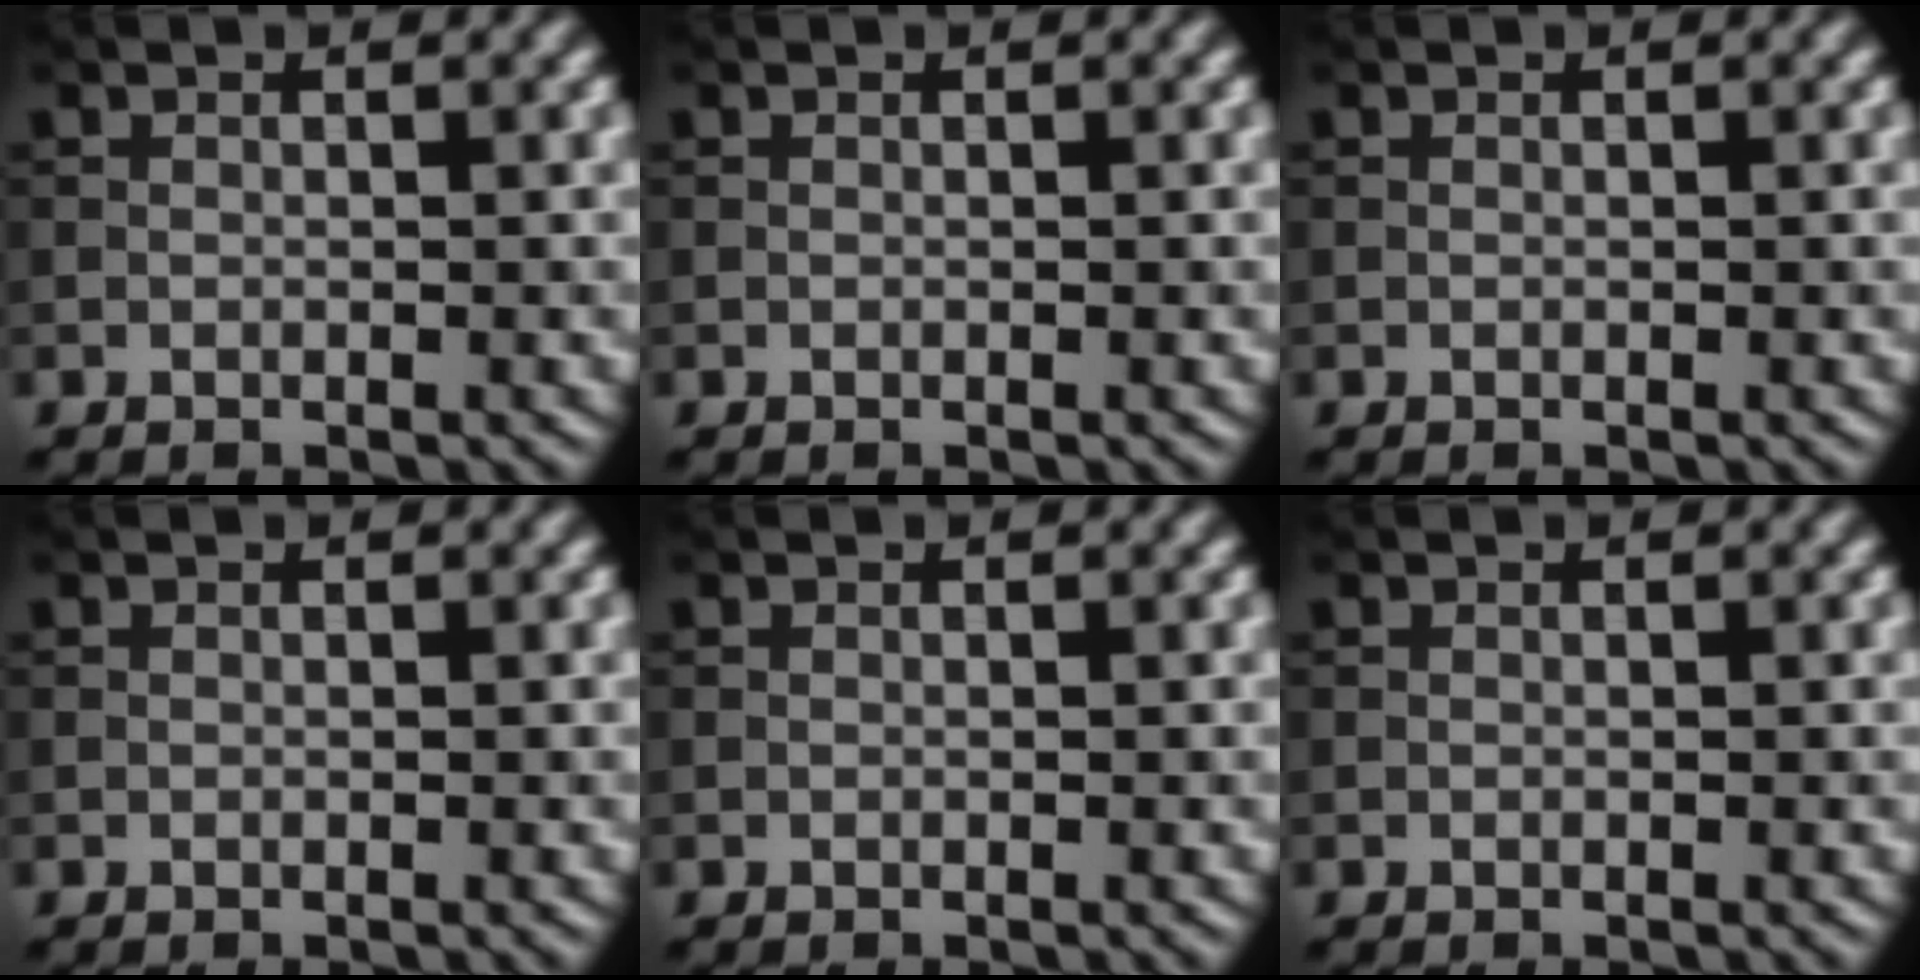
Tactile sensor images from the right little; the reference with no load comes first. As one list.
[{"total": 0.0}, {"total": 0.0}, {"total": 0.0}, {"total": 0.0}, {"total": 0.0}]